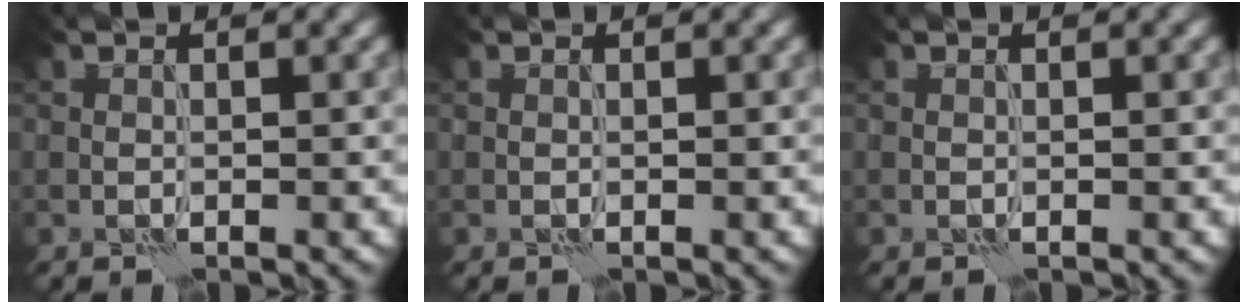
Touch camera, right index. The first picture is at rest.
{"total": 0.0}
{"total": 0.0}